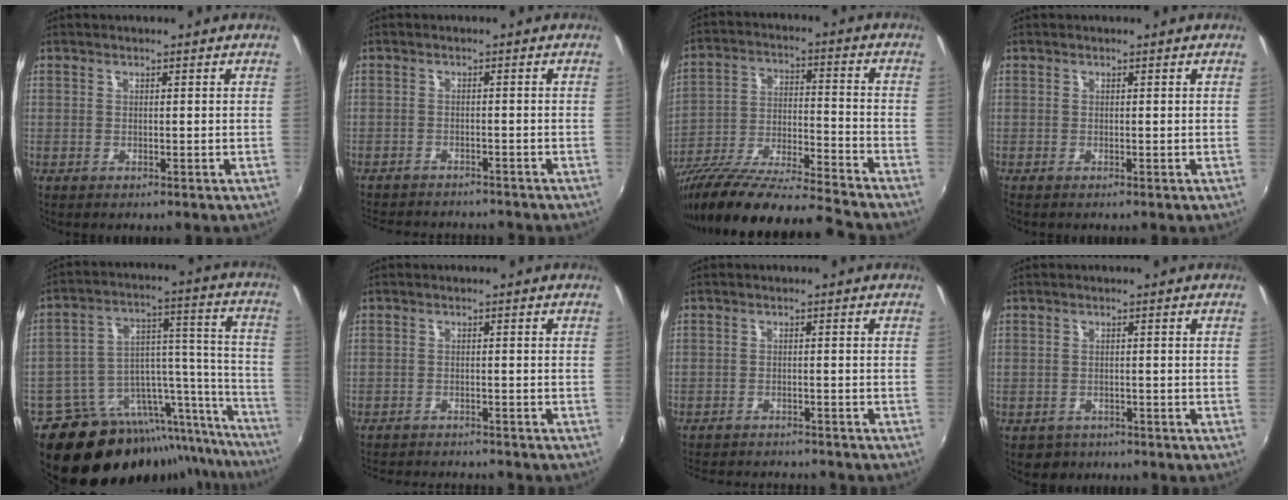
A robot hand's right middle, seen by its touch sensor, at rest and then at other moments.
{"total": 9.8, "force": [-8.9, 2.7, 3.1], "torque": [-0.079, -0.015, -0.130]}
{"total": 20.3, "force": [-17.2, 1.4, 10.8], "torque": [-0.188, -0.037, -0.287]}
{"total": 0.0}
{"total": 24.7, "force": [-18.9, 11.3, 11.3], "torque": [-0.149, 0.054, -0.259]}
{"total": 8.5, "force": [-8.0, 1.7, 2.5], "torque": [-0.066, -0.013, -0.118]}
{"total": 10.0, "force": [-9.2, 2.4, 3.1], "torque": [-0.079, -0.013, -0.135]}
{"total": 3.1, "force": [-2.0, 2.3, 0.4], "torque": [-0.017, -0.004, -0.028]}